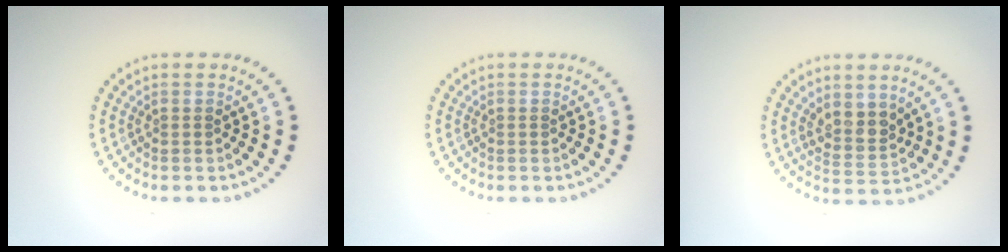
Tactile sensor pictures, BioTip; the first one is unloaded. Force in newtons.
{"total": 0.0}
{"total": 2.5, "press": 2.1, "slide": 1.4}